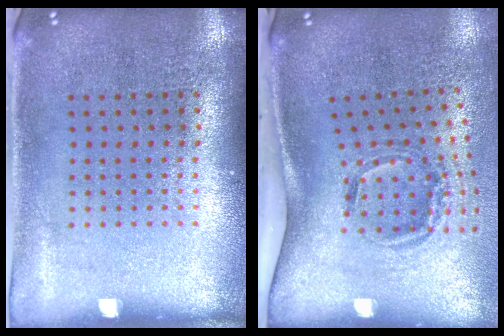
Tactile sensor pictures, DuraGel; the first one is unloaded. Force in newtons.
{"total": 2.0, "press": 1.2, "slide": 1.6}